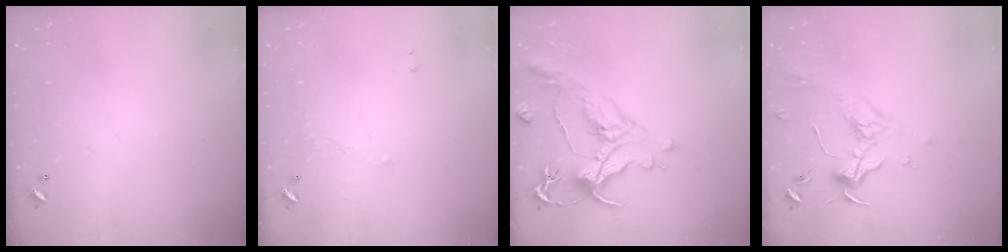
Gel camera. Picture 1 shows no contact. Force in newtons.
{"total": 1.4, "press": 1.3, "slide": 0.5}
{"total": 2.4, "press": 2.0, "slide": 1.4}
{"total": 1.7, "press": 1.5, "slide": 0.7}